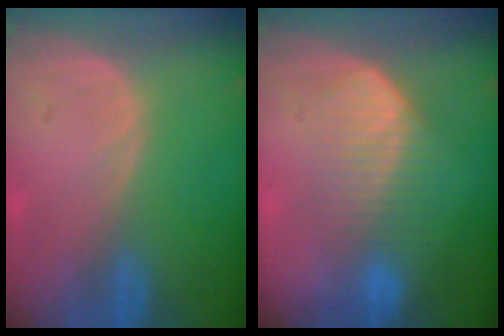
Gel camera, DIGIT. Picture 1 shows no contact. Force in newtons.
{"total": 6.9, "press": 6.8, "slide": 1.4}